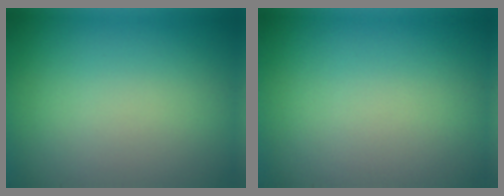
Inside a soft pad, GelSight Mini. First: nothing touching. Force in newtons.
{"total": 0.0}